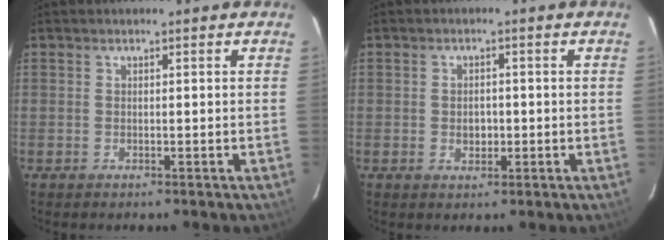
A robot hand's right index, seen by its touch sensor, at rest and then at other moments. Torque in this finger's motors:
{"motor_torque": [-0.20, 0.04, 0.14, 0.00]}